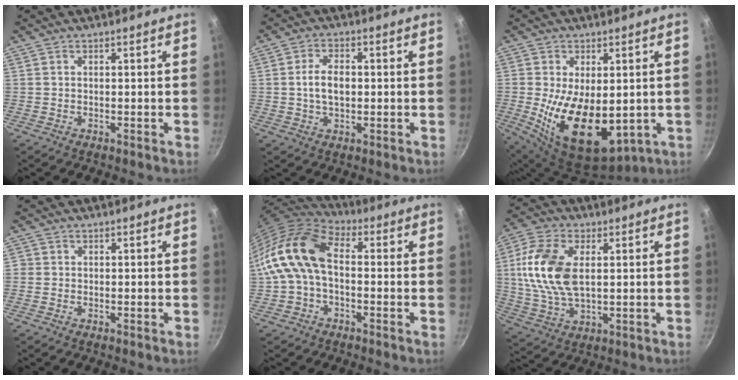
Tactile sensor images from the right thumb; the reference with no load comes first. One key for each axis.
{"total": 5.8, "fx": 0.1, "fy": 3.5, "fz": 4.7, "tx": -0.073, "ty": 0.010, "tz": -0.003}
{"total": 16.0, "fx": -1.1, "fy": 9.1, "fz": 13.1, "tx": -0.216, "ty": -0.029, "tz": 0.005}
{"total": 0.7, "fx": -0.1, "fy": 0.6, "fz": 0.1, "tx": 0.001, "ty": 0.001, "tz": -0.005}
{"total": 14.5, "fx": -0.3, "fy": 9.2, "fz": 11.2, "tx": -0.201, "ty": 0.038, "tz": -0.021}
{"total": 14.4, "fx": 2.4, "fy": 8.1, "fz": 11.7, "tx": -0.228, "ty": 0.000, "tz": 0.043}